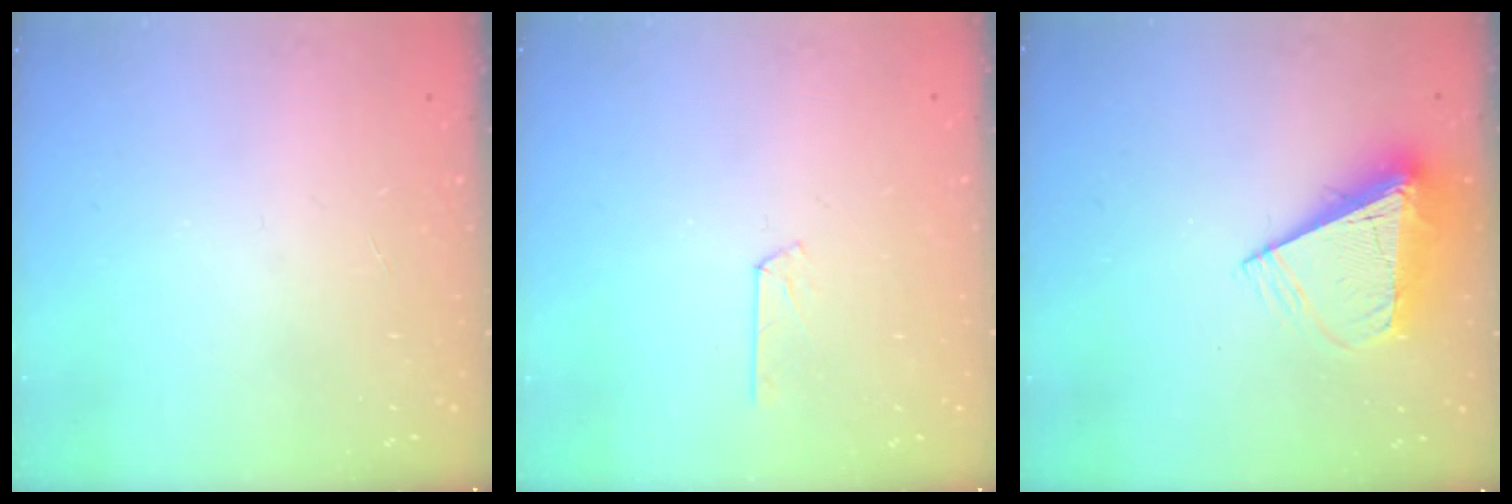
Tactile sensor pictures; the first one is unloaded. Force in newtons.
{"total": 2.8, "press": 2.8, "slide": 0.3}
{"total": 10.1, "press": 10.1, "slide": 0.5}